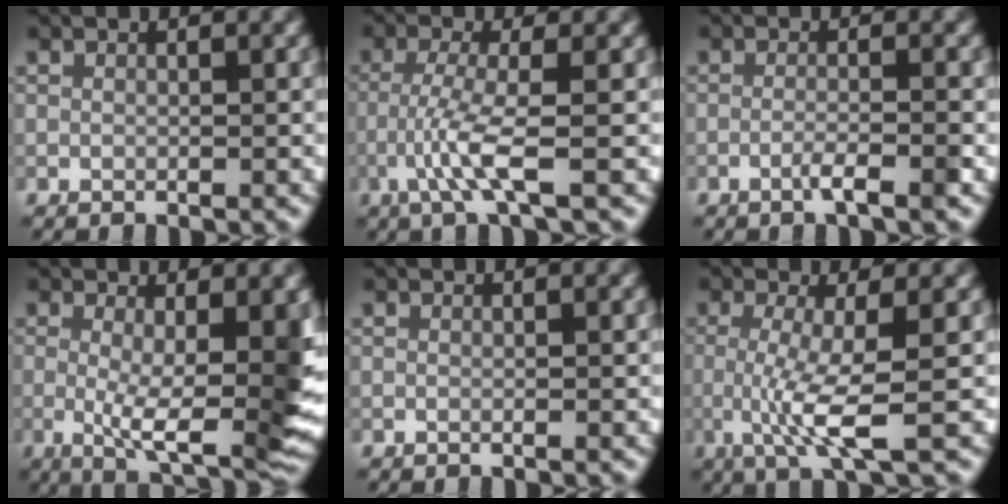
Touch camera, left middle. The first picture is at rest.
{"total": 3.8, "force": [-1.5, 0.1, 3.4], "torque": [-0.076, 0.005, -0.039]}
{"total": 2.3, "force": [-1.2, 0.3, 2.0], "torque": [-0.027, 0.009, -0.029]}
{"total": 9.6, "force": [-0.4, 2.6, 9.3], "torque": [-0.144, -0.019, -0.002]}
{"total": 0.0}
{"total": 5.0, "force": [-0.9, 0.8, 4.9], "torque": [-0.101, -0.011, -0.019]}